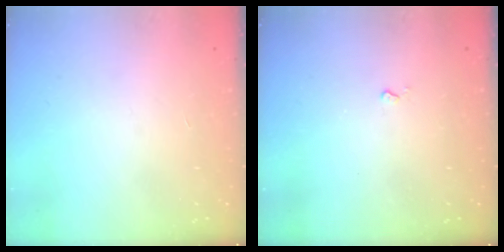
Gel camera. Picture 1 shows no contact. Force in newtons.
{"total": 2.4, "press": 2.4, "slide": 0.4}